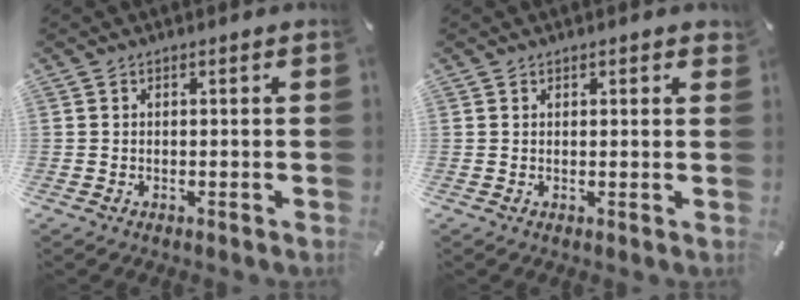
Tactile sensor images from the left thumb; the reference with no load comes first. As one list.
[{"total": 0.8, "force": [0.6, 0.5, 0.4], "torque": [-0.001, -0.002, 0.009]}]